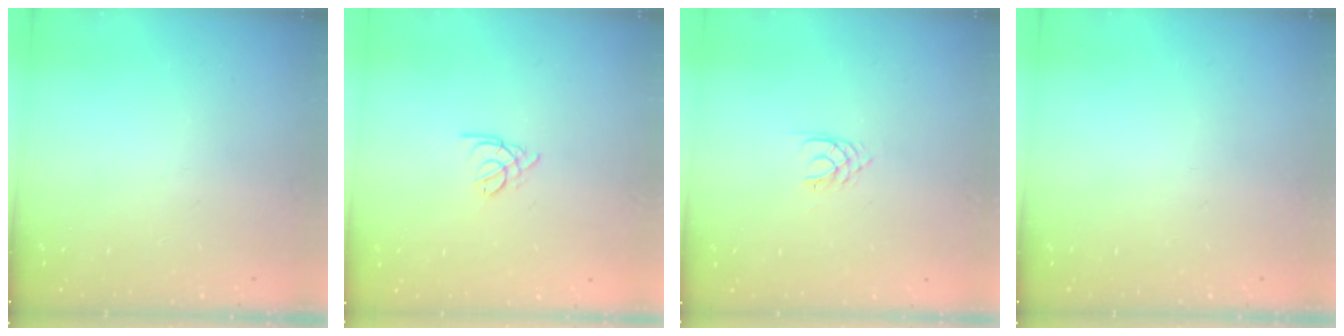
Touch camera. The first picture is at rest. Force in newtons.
{"total": 1.8, "press": 1.7, "slide": 0.5}
{"total": 1.7, "press": 1.7, "slide": 0.2}
{"total": 0.0}